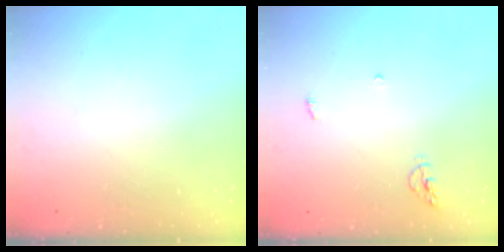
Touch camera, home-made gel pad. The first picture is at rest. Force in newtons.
{"total": 5.0, "press": 4.9, "slide": 0.2}